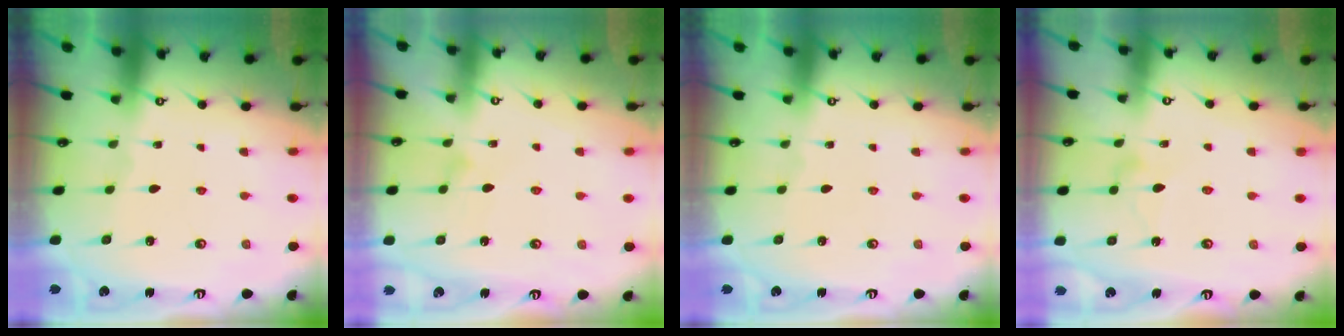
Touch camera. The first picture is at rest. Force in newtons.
{"total": 5.0, "press": 5.0, "slide": 0.3}
{"total": 0.0}
{"total": 5.8, "press": 5.8, "slide": 0.4}